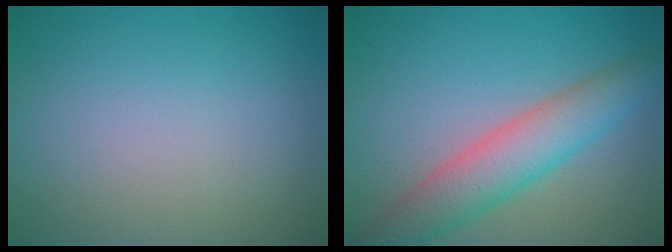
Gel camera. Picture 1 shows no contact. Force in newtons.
{"total": 5.4, "press": 5.4, "slide": 0.2}